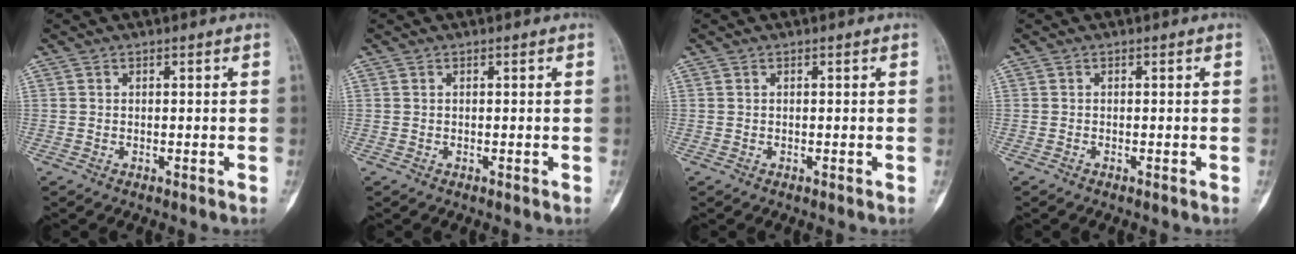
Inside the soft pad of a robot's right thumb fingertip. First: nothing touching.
{"total": 0.0}
{"total": 0.0}
{"total": 0.0}